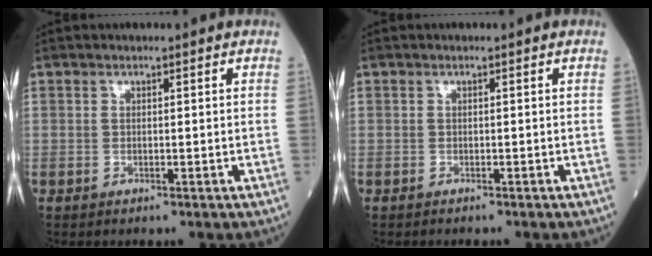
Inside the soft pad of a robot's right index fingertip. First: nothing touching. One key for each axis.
{"total": 0.9, "fx": -0.8, "fy": 0.1, "fz": 0.3, "tx": -0.004, "ty": -0.001, "tz": -0.013}